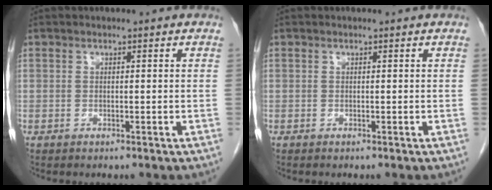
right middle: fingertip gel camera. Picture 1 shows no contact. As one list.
[{"total": 0.0}]